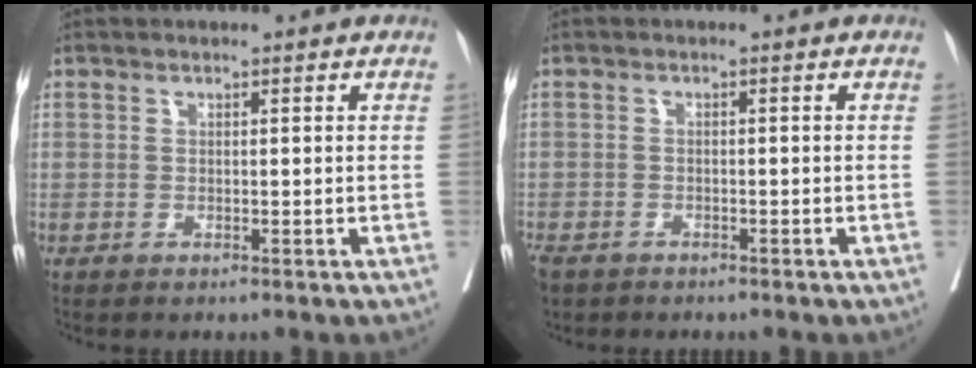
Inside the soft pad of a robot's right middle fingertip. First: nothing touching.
{"total": 5.3, "force": [-3.7, 2.9, 2.5], "torque": [-0.066, -0.006, -0.053]}